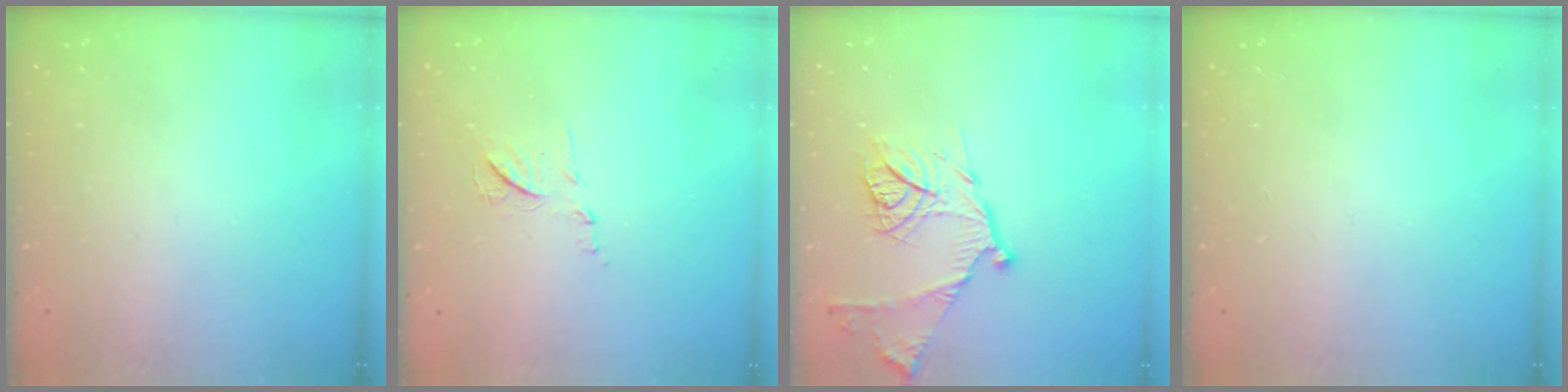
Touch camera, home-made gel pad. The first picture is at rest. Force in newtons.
{"total": 7.6, "press": 7.6, "slide": 0.6}
{"total": 15.0, "press": 14.9, "slide": 1.2}
{"total": 0.0}